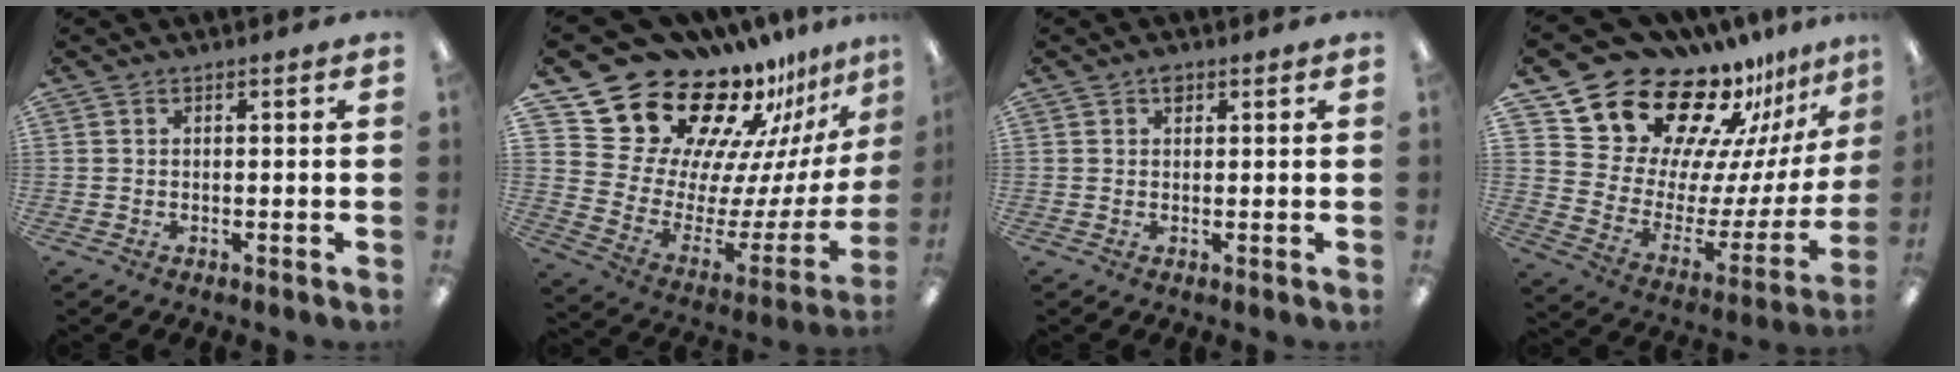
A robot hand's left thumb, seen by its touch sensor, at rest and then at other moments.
{"total": 24.8, "force": [19.2, 13.5, 8.1], "torque": [-0.118, -0.170, 0.374]}
{"total": 1.6, "force": [1.0, 1.0, 0.8], "torque": [-0.002, -0.004, 0.014]}
{"total": 22.9, "force": [18.6, 11.5, 6.6], "torque": [-0.104, -0.149, 0.350]}